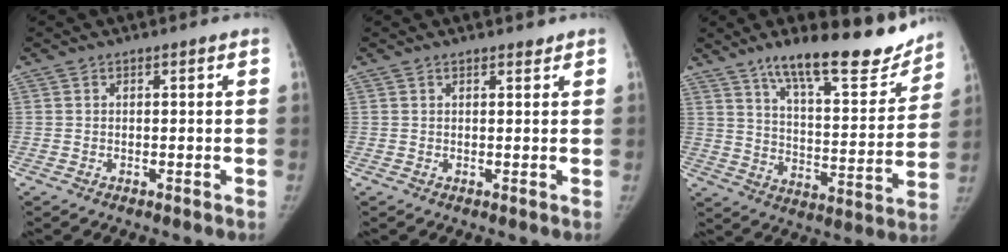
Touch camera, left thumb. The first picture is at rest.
{"total": 1.7, "force": [1.4, 0.6, 0.7], "torque": [-0.005, -0.006, 0.019]}
{"total": 21.2, "force": [16.0, 6.1, 12.6], "torque": [-0.146, -0.089, 0.247]}